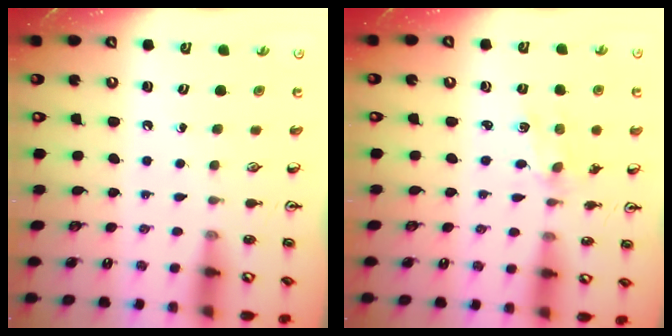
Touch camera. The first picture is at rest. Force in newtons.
{"total": 2.0, "press": 2.0, "slide": 0.5}